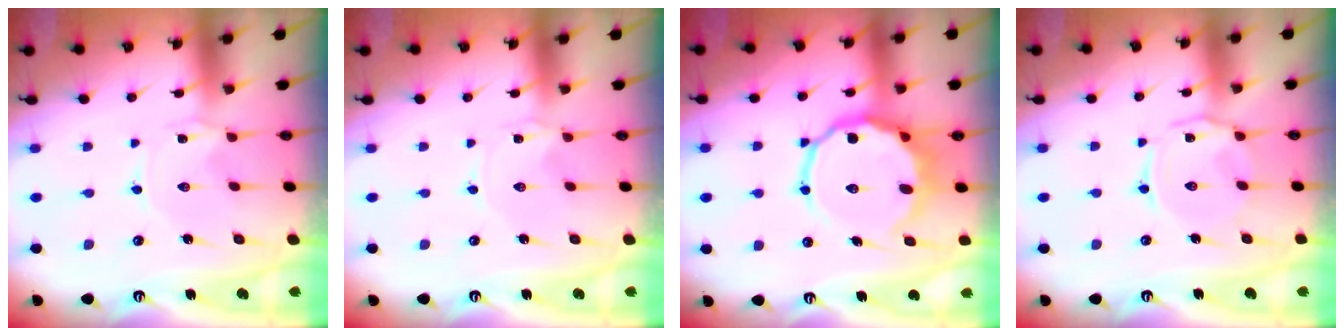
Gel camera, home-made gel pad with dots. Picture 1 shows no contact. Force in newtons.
{"total": 0.0}
{"total": 13.0, "press": 12.8, "slide": 2.6}
{"total": 5.6, "press": 5.6, "slide": 0.6}